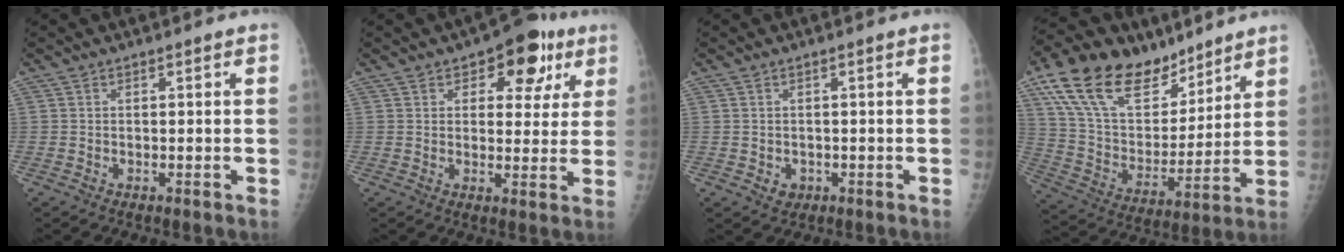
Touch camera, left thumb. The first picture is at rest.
{"total": 10.4, "force": [5.1, 6.1, 6.7], "torque": [-0.035, -0.012, 0.062]}
{"total": 2.4, "force": [-0.9, 2.0, 1.0], "torque": [-0.006, 0.003, -0.006]}
{"total": 23.2, "force": [15.0, 12.4, 12.6], "torque": [-0.199, -0.037, 0.276]}